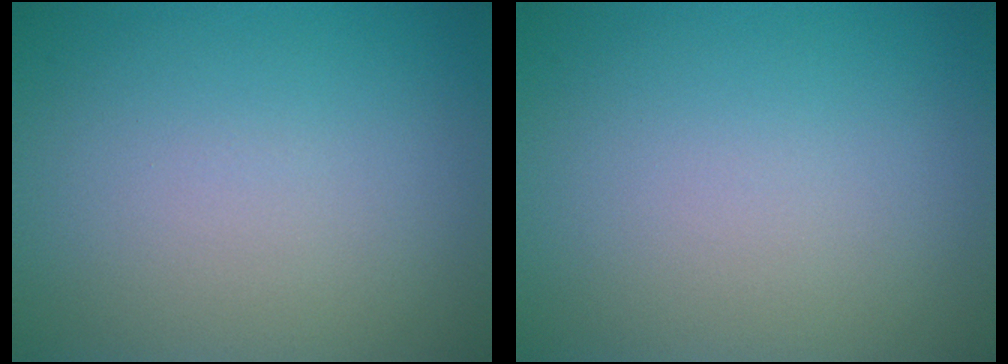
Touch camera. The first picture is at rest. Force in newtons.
{"total": 0.0}